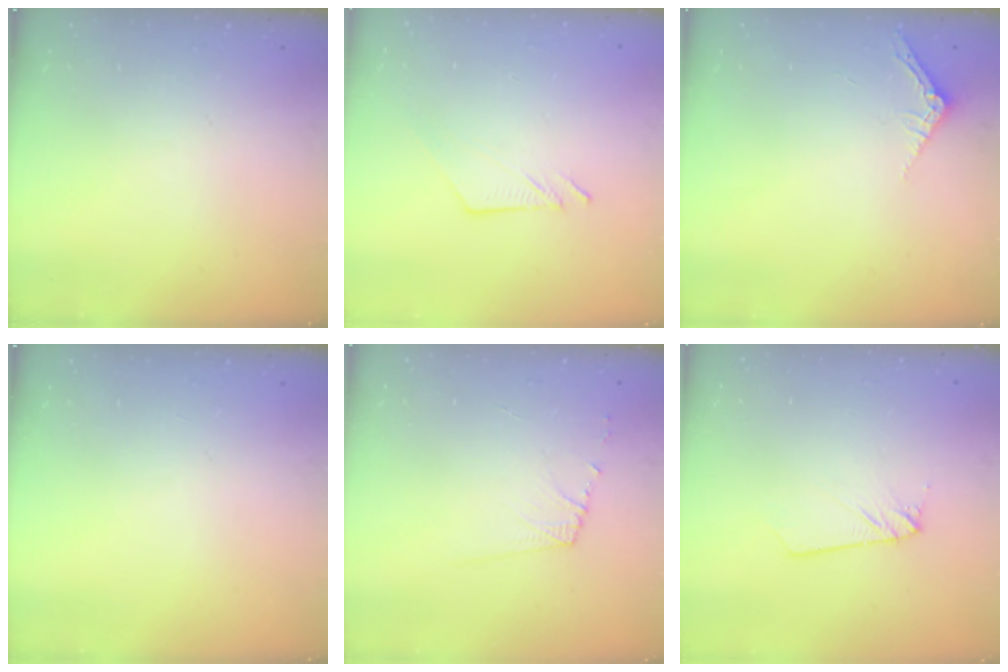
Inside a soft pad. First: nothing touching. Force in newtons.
{"total": 7.0, "press": 7.0, "slide": 0.1}
{"total": 2.5, "press": 2.5, "slide": 0.2}
{"total": 0.0}
{"total": 6.1, "press": 6.1, "slide": 0.6}
{"total": 2.3, "press": 2.3, "slide": 0.1}